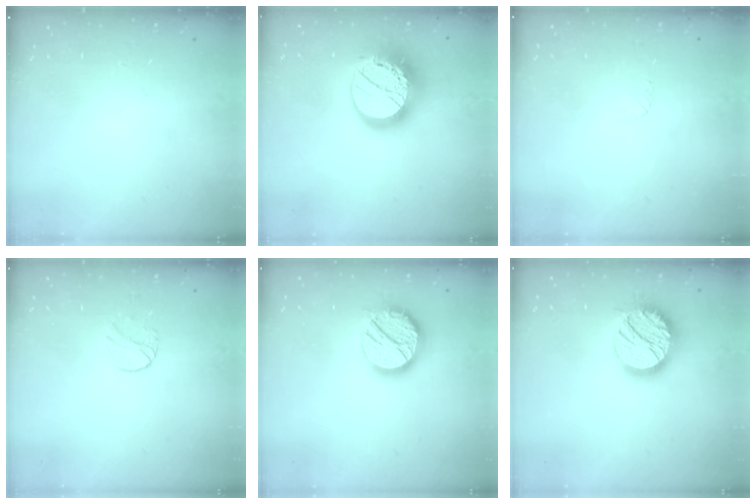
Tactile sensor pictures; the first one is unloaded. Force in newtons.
{"total": 22.0, "press": 22.0, "slide": 1.6}
{"total": 4.1, "press": 4.1, "slide": 0.3}
{"total": 6.9, "press": 6.9, "slide": 0.7}
{"total": 16.3, "press": 16.2, "slide": 1.6}
{"total": 18.2, "press": 18.1, "slide": 1.4}